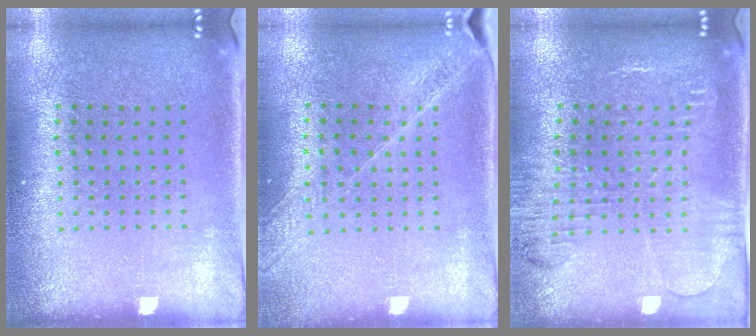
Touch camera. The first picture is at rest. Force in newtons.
{"total": 1.6, "press": 1.5, "slide": 0.4}
{"total": 1.8, "press": 1.8, "slide": 0.4}